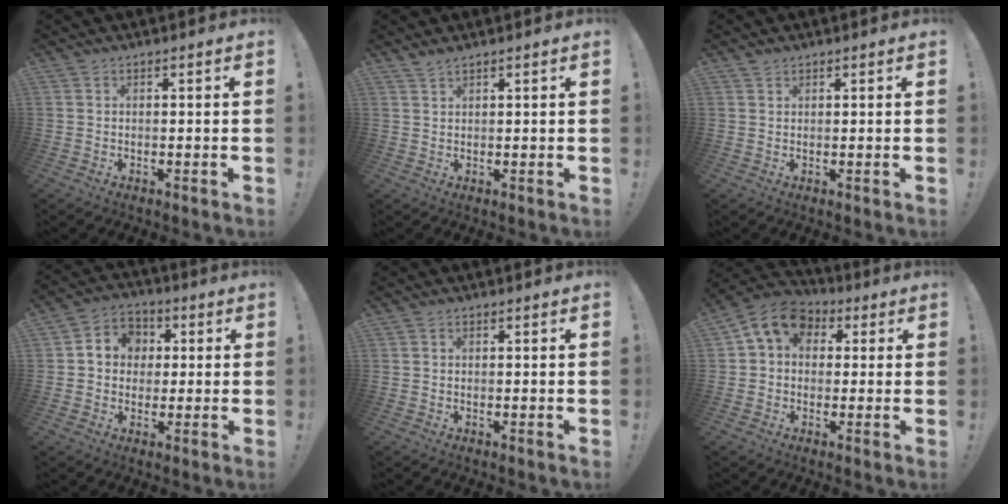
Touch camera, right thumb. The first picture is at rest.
{"total": 1.7, "force": [1.5, 0.4, 0.7], "torque": [-0.012, -0.007, 0.027]}
{"total": 1.0, "force": [0.8, 0.5, 0.2], "torque": [-0.001, -0.002, 0.015]}
{"total": 7.9, "force": [0.8, 7.4, 2.8], "torque": [-0.036, 0.002, 0.020]}
{"total": 0.0}
{"total": 9.8, "force": [3.1, 7.7, 5.3], "torque": [-0.085, 0.000, 0.063]}